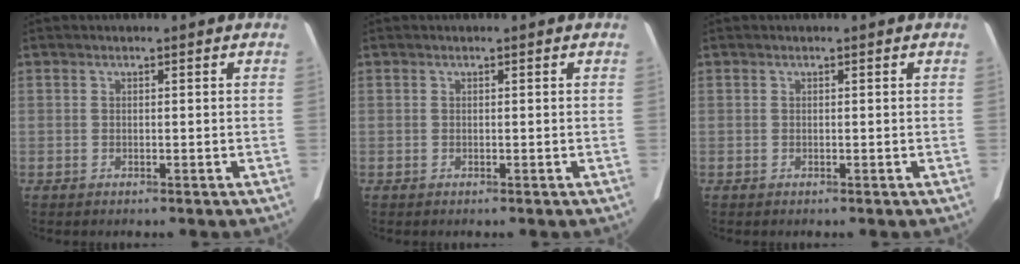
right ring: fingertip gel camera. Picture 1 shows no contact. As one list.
[{"total": 0.0}, {"total": 0.0}]